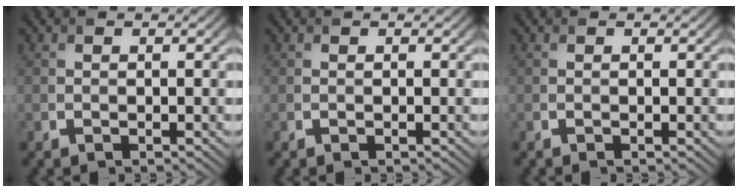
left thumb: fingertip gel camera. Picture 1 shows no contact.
{"total": 0.0}
{"total": 0.0}